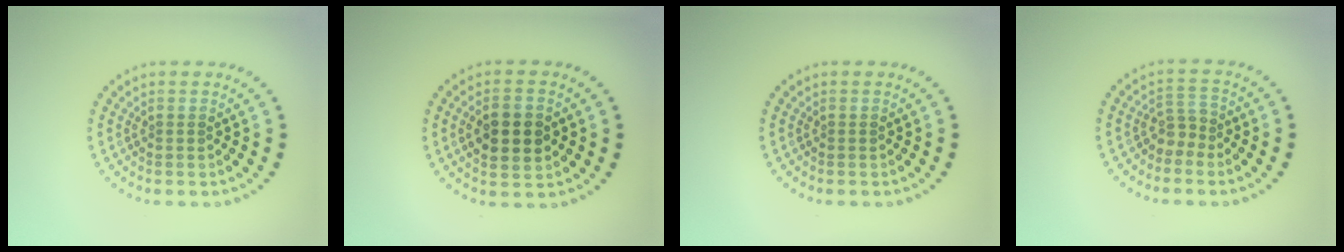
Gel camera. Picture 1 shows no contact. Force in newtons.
{"total": 4.3, "press": 4.3, "slide": 0.2}
{"total": 0.0}
{"total": 2.0, "press": 1.3, "slide": 1.5}